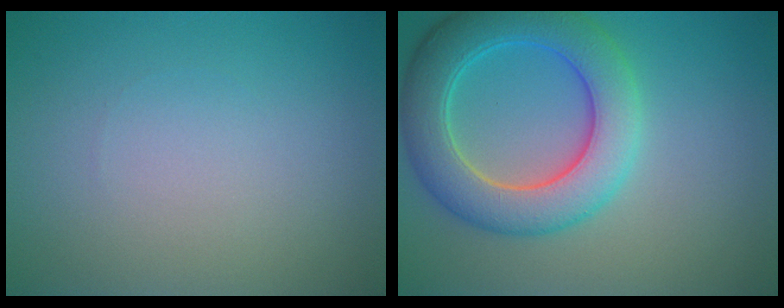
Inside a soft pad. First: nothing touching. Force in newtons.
{"total": 7.4, "press": 7.4, "slide": 0.2}